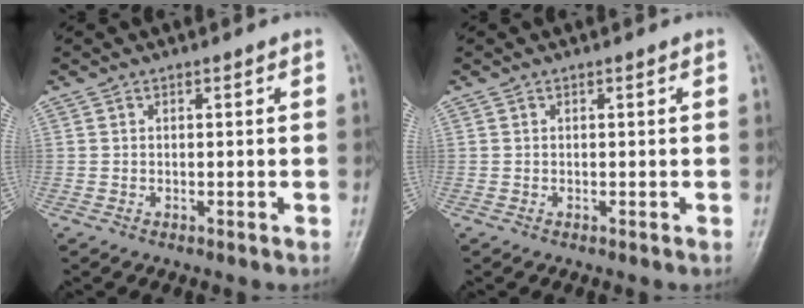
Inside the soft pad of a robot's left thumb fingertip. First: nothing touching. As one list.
[{"total": 0.0}]